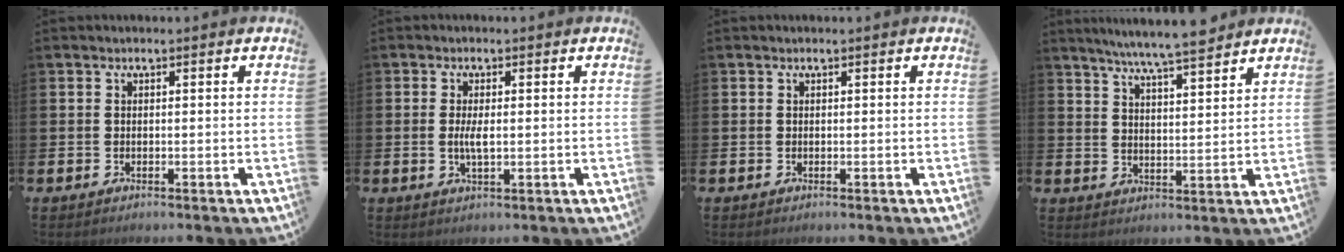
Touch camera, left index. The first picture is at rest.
{"total": 2.6, "force": [0.1, 0.9, 2.4], "torque": [-0.042, 0.000, -0.002]}
{"total": 0.0}
{"total": 6.7, "force": [6.4, -0.1, 2.1], "torque": [-0.054, -0.035, 0.113]}